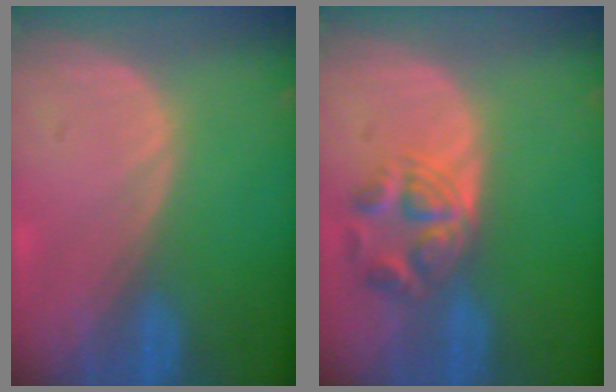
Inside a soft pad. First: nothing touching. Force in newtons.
{"total": 5.7, "press": 5.1, "slide": 2.4}